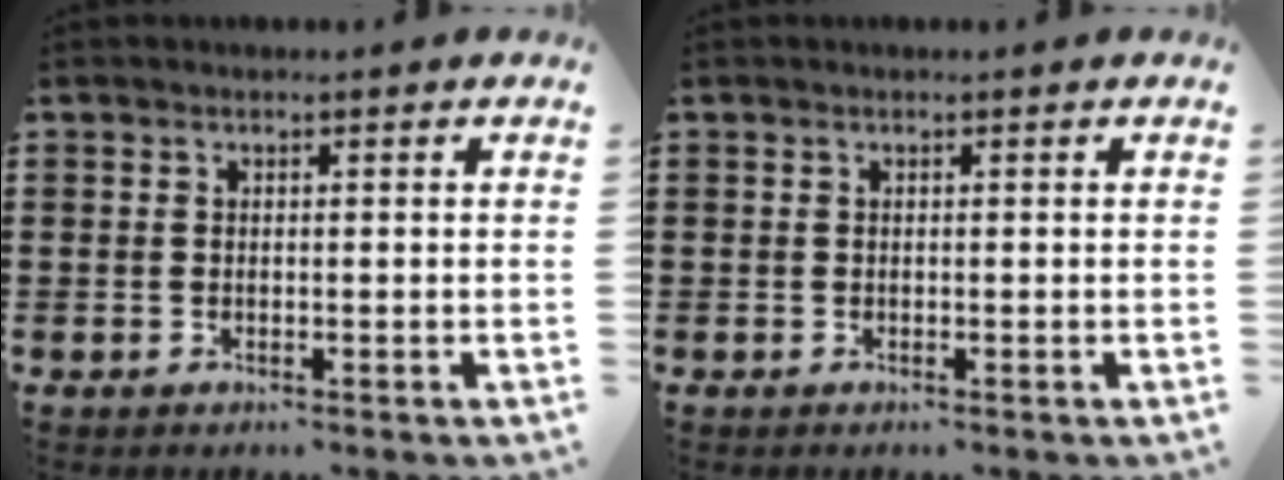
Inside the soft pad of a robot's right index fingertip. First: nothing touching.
{"total": 0.0}